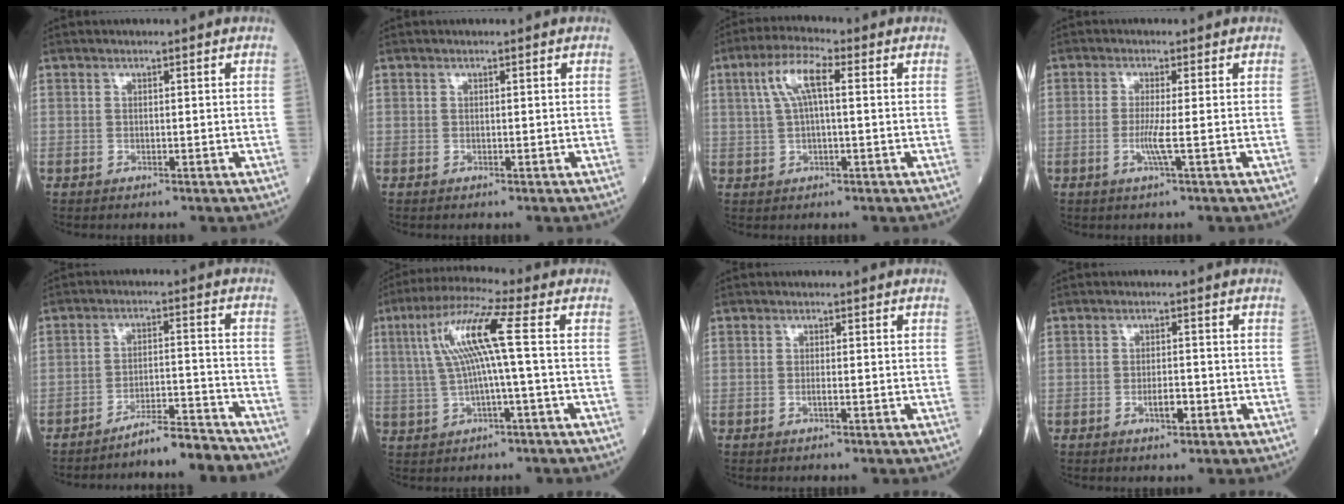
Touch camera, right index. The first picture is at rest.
{"total": 0.0}
{"total": 6.5, "force": [1.7, 1.5, 6.2], "torque": [-0.131, 0.025, 0.033]}
{"total": 3.1, "force": [-0.7, -0.7, 2.9], "torque": [-0.067, -0.007, -0.016]}
{"total": 8.3, "force": [-7.9, 0.1, 2.4], "torque": [-0.020, 0.019, -0.125]}
{"total": 9.9, "force": [1.3, -0.4, 9.9], "torque": [-0.194, 0.024, 0.024]}
{"total": 0.8, "force": [-0.3, -0.2, 0.7], "torque": [-0.017, -0.001, -0.006]}
{"total": 2.6, "force": [-1.1, 0.7, 2.3], "torque": [-0.039, 0.001, -0.016]}